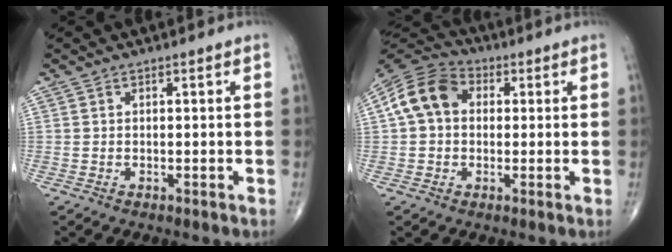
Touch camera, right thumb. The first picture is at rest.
{"total": 10.5, "force": [1.5, 8.1, 6.5], "torque": [-0.115, 0.028, 0.013]}